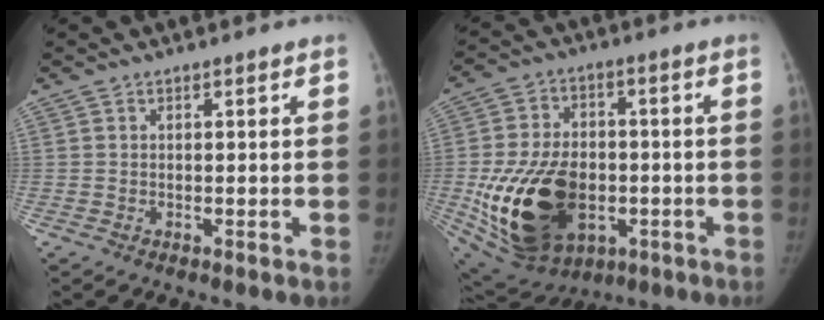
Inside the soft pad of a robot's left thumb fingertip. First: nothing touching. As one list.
[{"total": 23.2, "force": [-4.8, 15.4, 16.6], "torque": [-0.292, 0.000, -0.052]}]